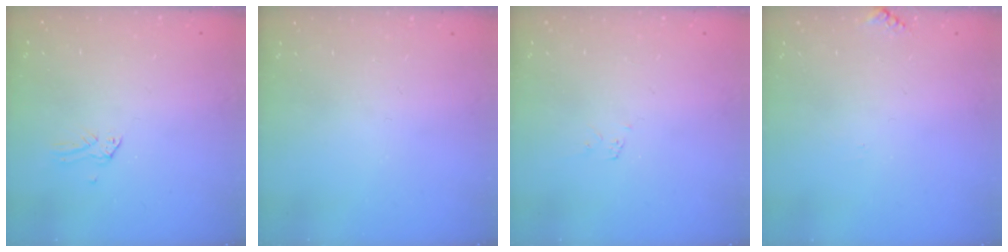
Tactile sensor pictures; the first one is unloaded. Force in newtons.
{"total": 0.0}
{"total": 3.7, "press": 3.7, "slide": 0.1}
{"total": 4.2, "press": 4.2, "slide": 0.6}